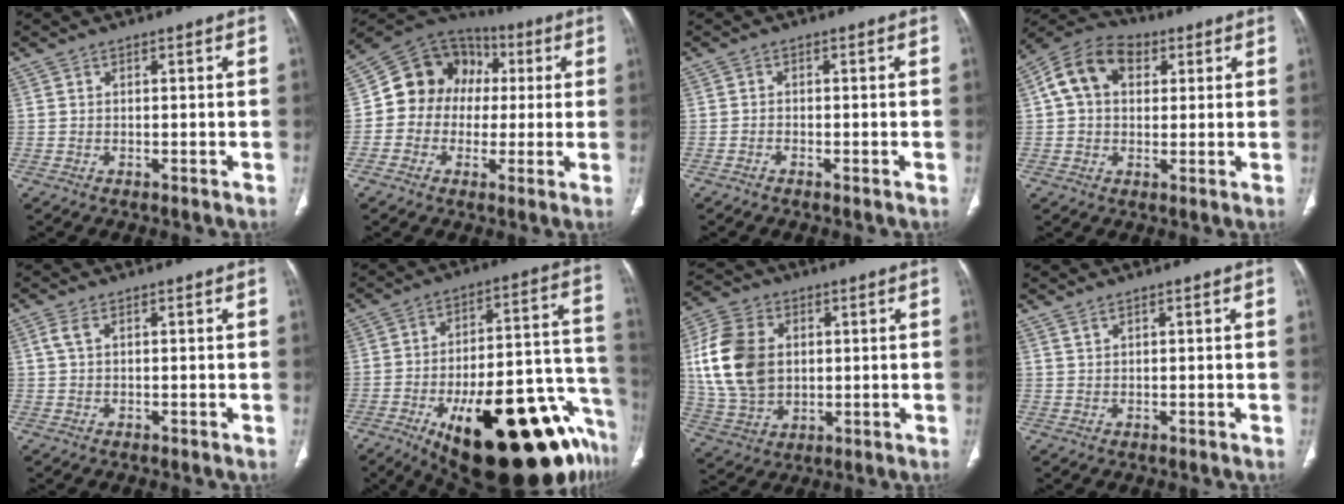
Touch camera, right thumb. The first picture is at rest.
{"total": 14.0, "force": [0.8, 12.2, 6.8], "torque": [-0.076, 0.037, 0.001]}
{"total": 0.6, "force": [-0.5, 0.2, 0.2], "torque": [-0.003, 0.006, -0.014]}
{"total": 11.6, "force": [3.3, 8.4, 7.4], "torque": [-0.119, 0.023, 0.046]}
{"total": 1.9, "force": [0.7, 0.9, 1.6], "torque": [-0.046, 0.011, 0.019]}
{"total": 34.4, "force": [-17.1, 12.8, 26.9], "torque": [-0.282, 0.063, -0.235]}
{"total": 15.9, "force": [2.5, 11.4, 10.8], "torque": [-0.198, -0.001, 0.054]}
{"total": 1.1, "force": [0.9, 0.2, 0.5], "torque": [-0.010, 0.000, 0.023]}